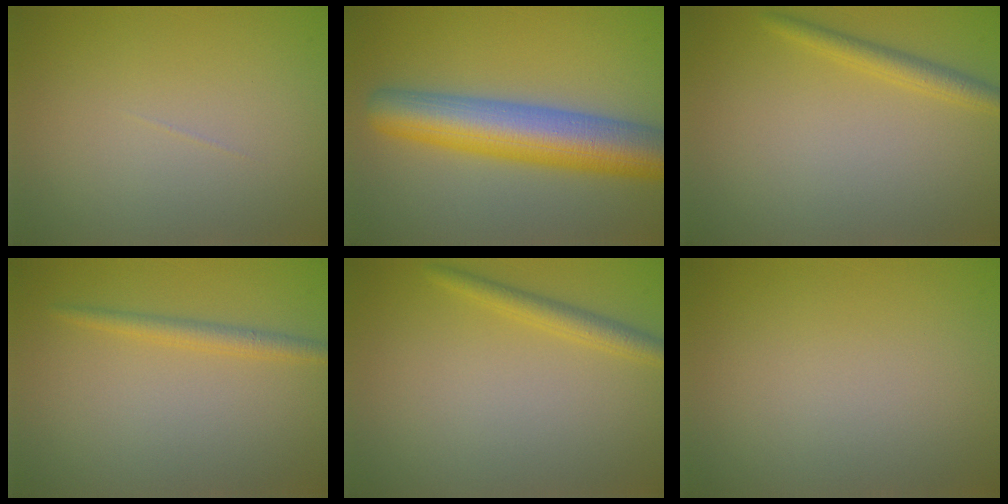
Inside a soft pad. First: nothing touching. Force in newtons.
{"total": 9.4, "press": 9.4, "slide": 0.2}
{"total": 2.1, "press": 2.0, "slide": 0.2}
{"total": 1.9, "press": 1.8, "slide": 0.2}
{"total": 2.1, "press": 2.0, "slide": 0.2}
{"total": 0.0}